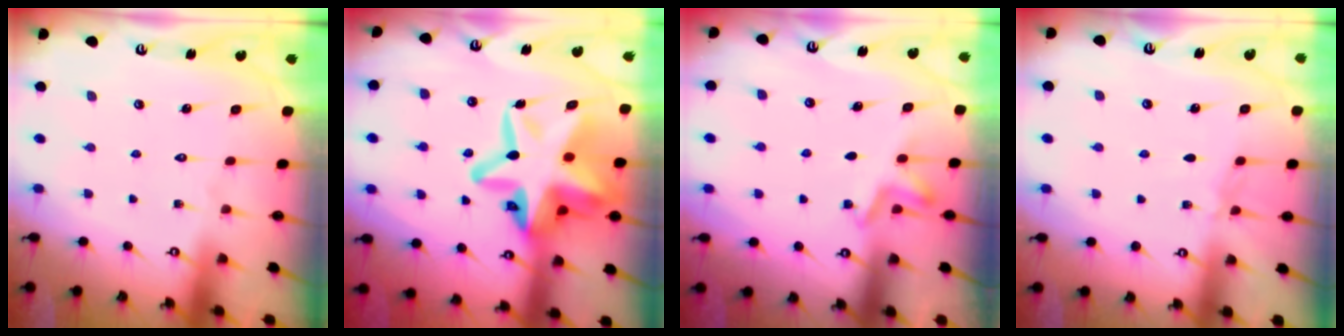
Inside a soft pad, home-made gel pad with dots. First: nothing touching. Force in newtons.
{"total": 22.3, "press": 21.9, "slide": 4.1}
{"total": 3.3, "press": 2.9, "slide": 1.4}
{"total": 3.5, "press": 3.5, "slide": 0.5}